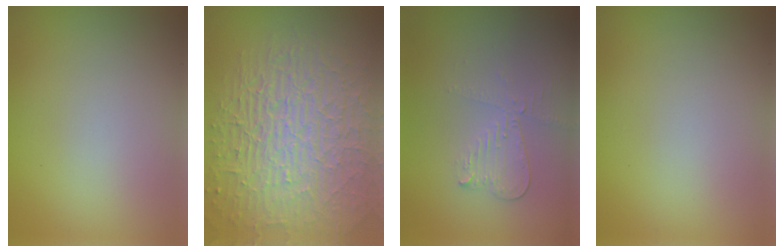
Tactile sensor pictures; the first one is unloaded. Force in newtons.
{"total": 10.0, "press": 6.5, "slide": 7.6}
{"total": 2.0, "press": 1.9, "slide": 0.7}
{"total": 0.0}